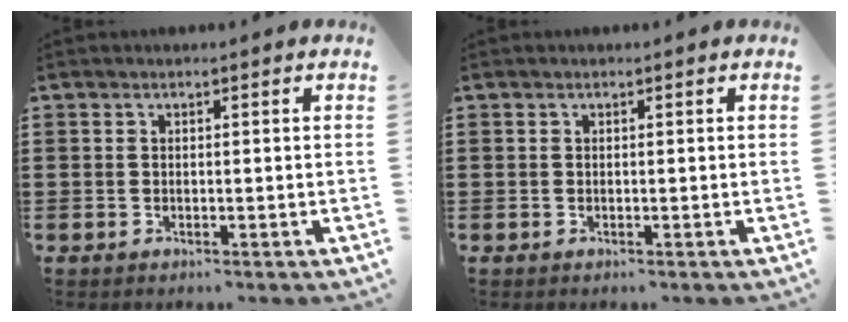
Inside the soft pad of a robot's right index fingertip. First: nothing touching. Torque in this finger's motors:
{"motor_torque": [0.00, 0.00, 0.00, 0.00]}